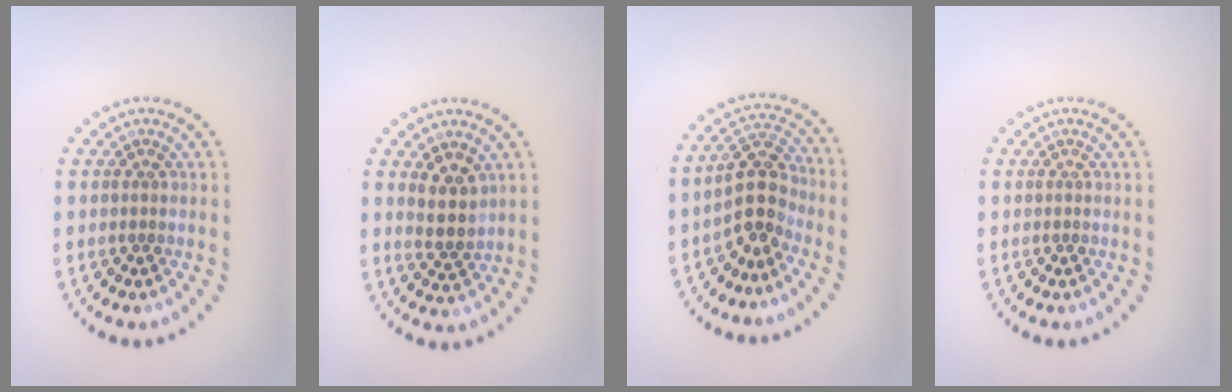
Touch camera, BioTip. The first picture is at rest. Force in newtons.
{"total": 2.7, "press": 2.3, "slide": 1.3}
{"total": 3.7, "press": 3.3, "slide": 1.7}
{"total": 0.0}